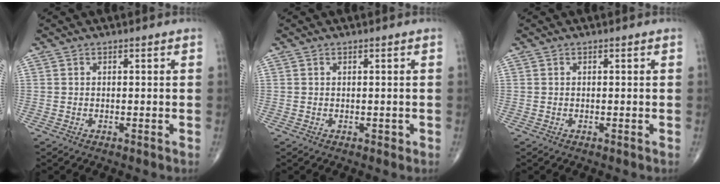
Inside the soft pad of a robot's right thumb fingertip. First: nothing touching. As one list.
[{"total": 0.6, "force": [0.1, 0.5, 0.3], "torque": [-0.002, 0.001, 0.001]}, {"total": 0.0}]